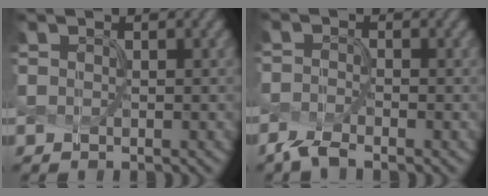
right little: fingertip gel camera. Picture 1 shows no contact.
{"total": 2.1, "force": [-1.9, 0.2, 0.8], "torque": [-0.026, -0.008, -0.041]}